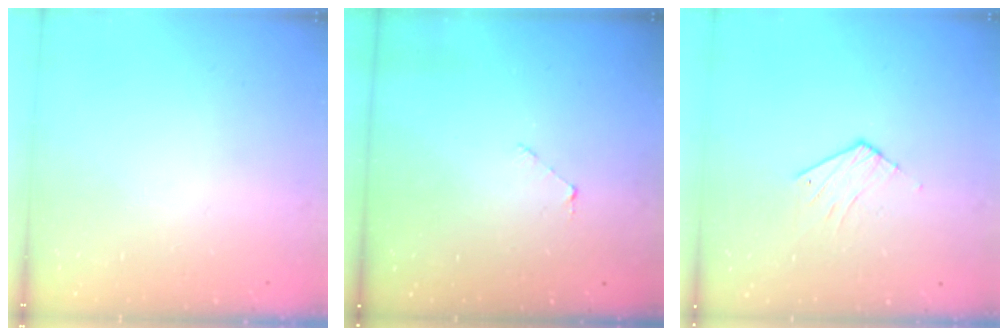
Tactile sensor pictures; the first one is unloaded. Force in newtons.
{"total": 1.6, "press": 1.6, "slide": 0.1}
{"total": 3.9, "press": 3.9, "slide": 0.3}